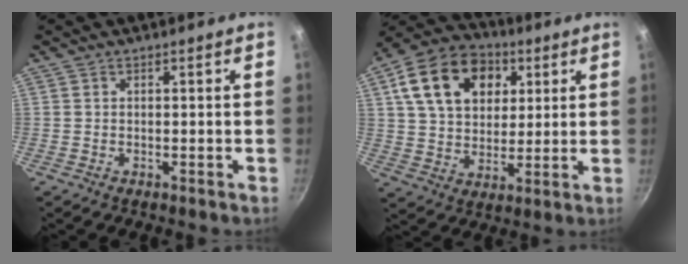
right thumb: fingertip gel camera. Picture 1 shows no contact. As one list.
[{"total": 18.7, "force": [6.5, 13.4, 11.3], "torque": [-0.171, 0.006, 0.102]}]